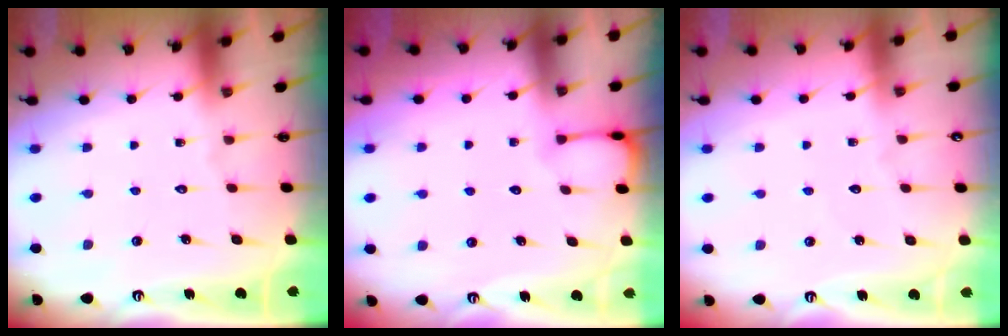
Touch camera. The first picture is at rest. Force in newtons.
{"total": 2.0, "press": 2.0, "slide": 0.3}
{"total": 2.1, "press": 2.1, "slide": 0.1}